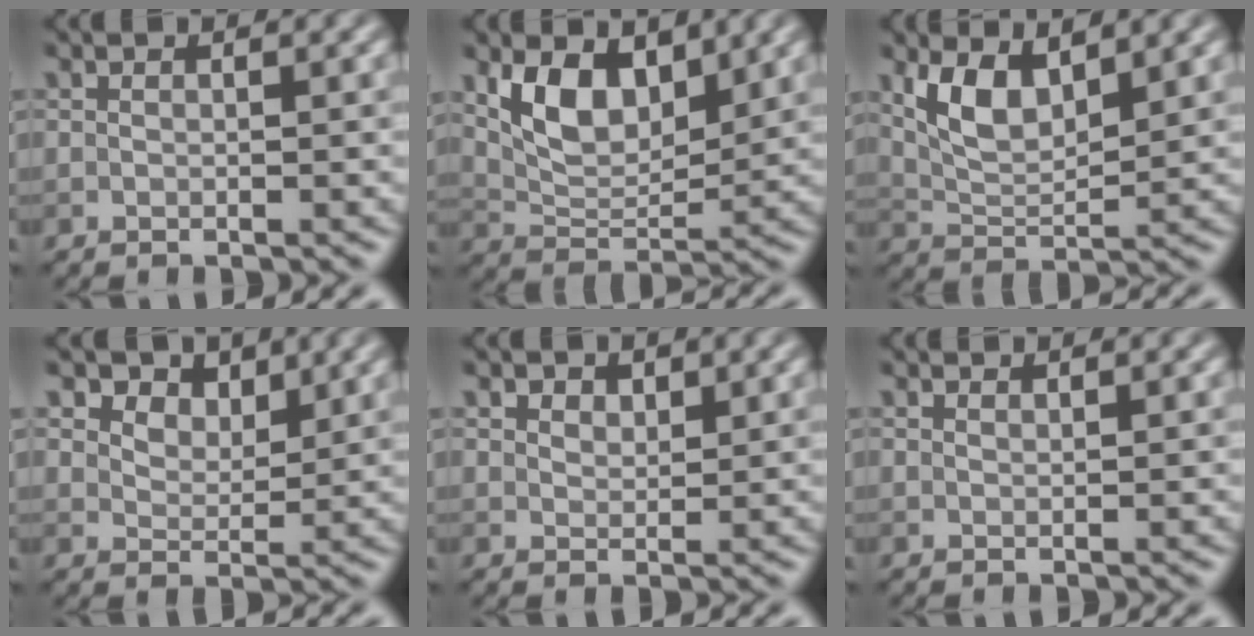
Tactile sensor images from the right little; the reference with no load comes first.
{"total": 5.7, "force": [2.8, 3.0, 3.9], "torque": [-0.078, -0.010, 0.052]}
{"total": 4.8, "force": [2.5, 2.0, 3.6], "torque": [-0.081, -0.005, 0.051]}
{"total": 5.5, "force": [4.2, 2.9, 2.1], "torque": [-0.061, -0.011, 0.072]}
{"total": 2.2, "force": [1.6, 1.2, 0.8], "torque": [-0.014, -0.002, 0.023]}
{"total": 0.9, "force": [0.8, 0.0, 0.1], "torque": [-0.002, -0.004, 0.011]}